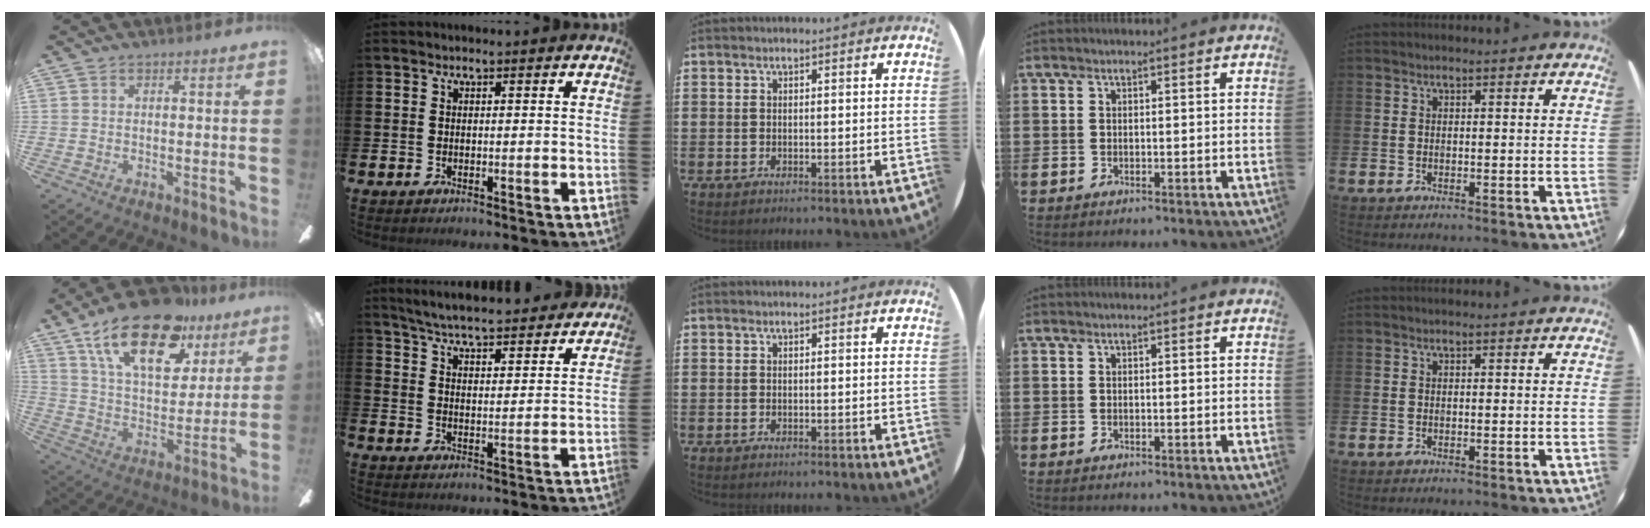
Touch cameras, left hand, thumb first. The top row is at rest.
{"thumb": {"total": 24.1, "force": [14.5, 11.0, 15.8], "torque": [-0.263, -0.070, 0.249]}, "index": {"total": 5.9, "force": [5.8, 0.4, 0.9], "torque": [-0.033, -0.046, 0.101]}}